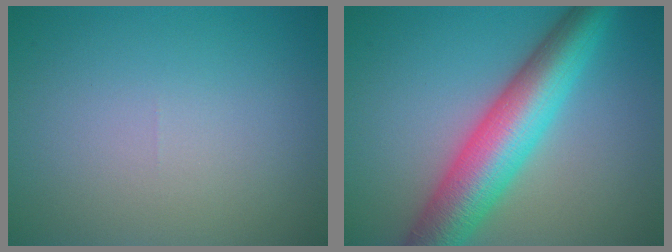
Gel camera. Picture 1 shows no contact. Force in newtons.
{"total": 9.1, "press": 9.1, "slide": 0.1}